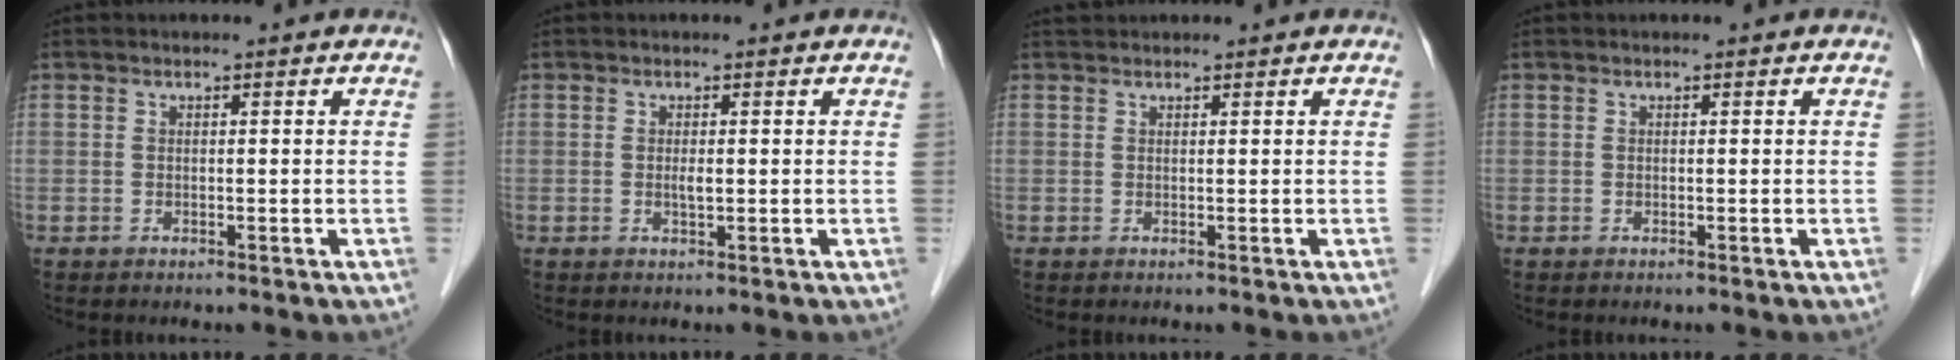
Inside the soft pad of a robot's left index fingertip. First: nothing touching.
{"total": 1.1, "force": [0.1, 0.3, 1.1], "torque": [-0.022, -0.002, 0.001]}
{"total": 1.5, "force": [1.4, 0.3, 0.2], "torque": [-0.010, 0.021, 0.028]}
{"total": 0.0}